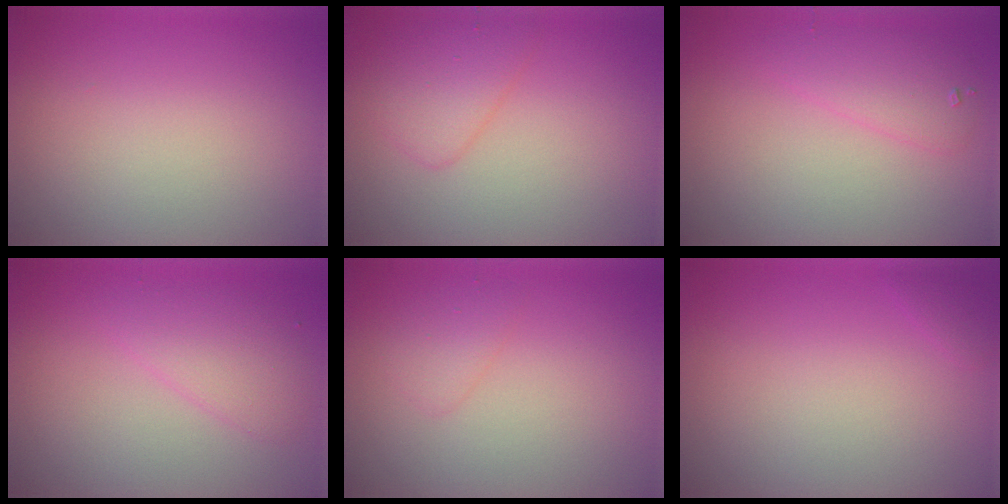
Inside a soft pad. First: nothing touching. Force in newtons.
{"total": 2.8, "press": 2.8, "slide": 0.1}
{"total": 2.4, "press": 2.4, "slide": 0.1}
{"total": 2.5, "press": 2.5, "slide": 0.1}
{"total": 1.3, "press": 1.3, "slide": 0.0}
{"total": 0.7, "press": 0.7, "slide": 0.1}